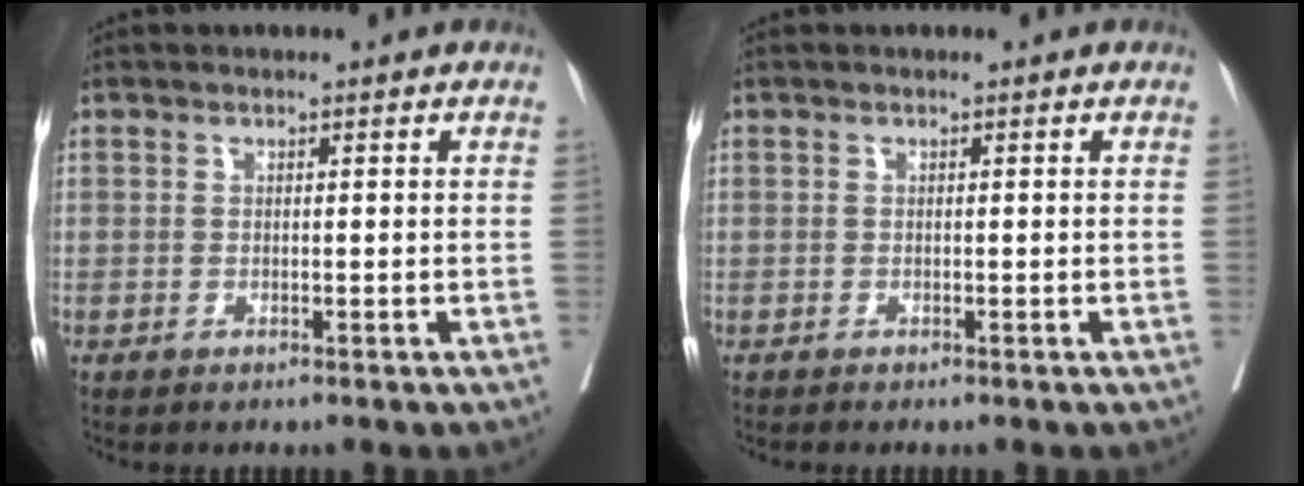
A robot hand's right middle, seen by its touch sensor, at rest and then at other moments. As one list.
[{"total": 0.0}]